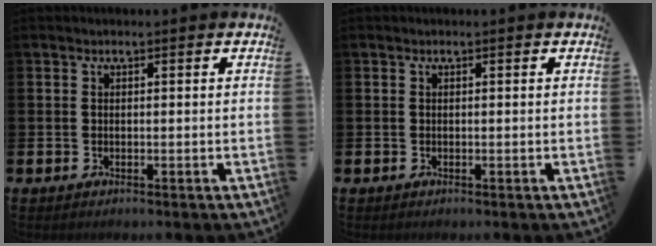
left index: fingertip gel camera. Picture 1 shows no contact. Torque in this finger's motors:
{"motor_torque": [0.00, 0.00, 0.00, 0.00]}